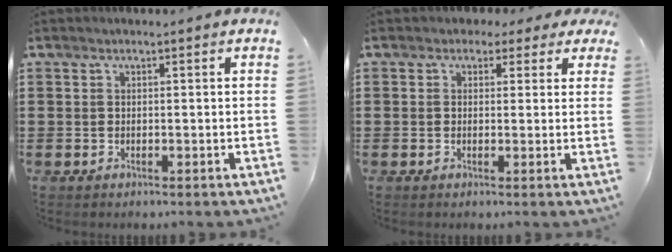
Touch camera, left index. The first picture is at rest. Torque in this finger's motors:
{"motor_torque": [2.14, 0.00, -0.08, -0.21]}